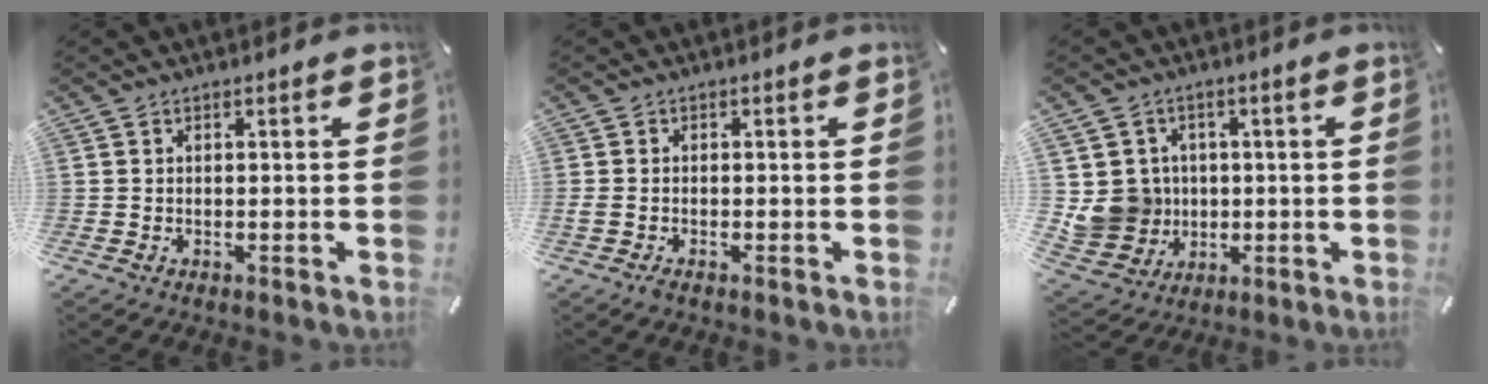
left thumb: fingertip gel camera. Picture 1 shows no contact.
{"total": 1.2, "force": [-0.7, 0.6, 0.8], "torque": [-0.017, 0.001, -0.013]}
{"total": 9.6, "force": [0.5, 9.4, 2.0], "torque": [-0.066, -0.004, 0.017]}